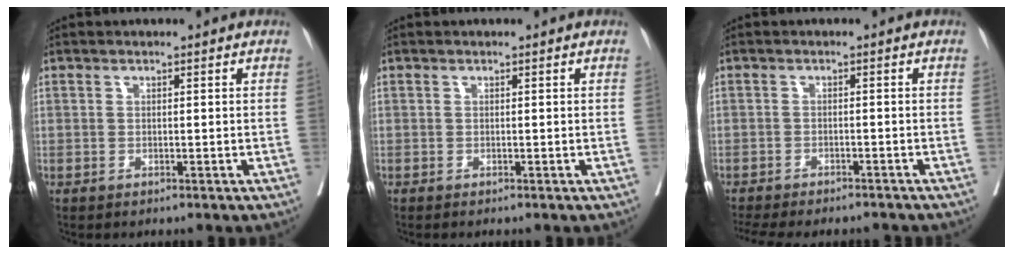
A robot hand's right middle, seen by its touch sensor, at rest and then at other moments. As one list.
[{"total": 0.0}, {"total": 12.9, "force": [-11.5, 2.9, 4.9], "torque": [-0.097, -0.012, -0.151]}]